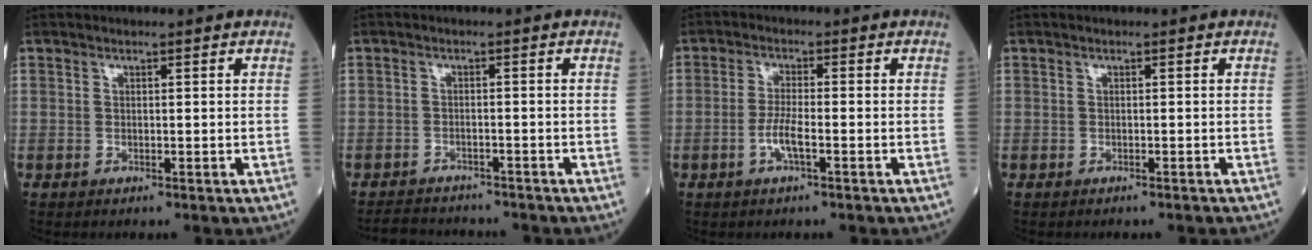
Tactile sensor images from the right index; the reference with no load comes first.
{"total": 6.8, "force": [-6.5, 1.7, 1.4], "torque": [-0.018, 0.000, -0.094]}
{"total": 3.5, "force": [-1.4, 0.3, 3.2], "torque": [-0.065, -0.001, -0.030]}
{"total": 1.4, "force": [-1.3, 0.1, 0.4], "torque": [-0.008, -0.003, -0.016]}